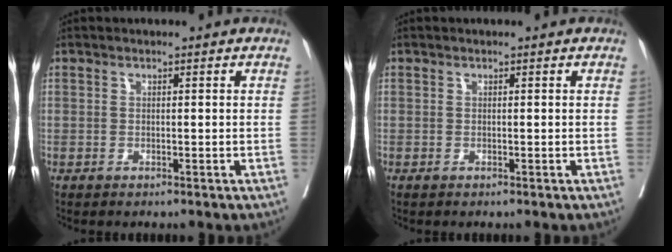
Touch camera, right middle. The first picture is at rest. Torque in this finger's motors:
{"motor_torque": [-0.09, 0.09, -0.01, 0.00]}